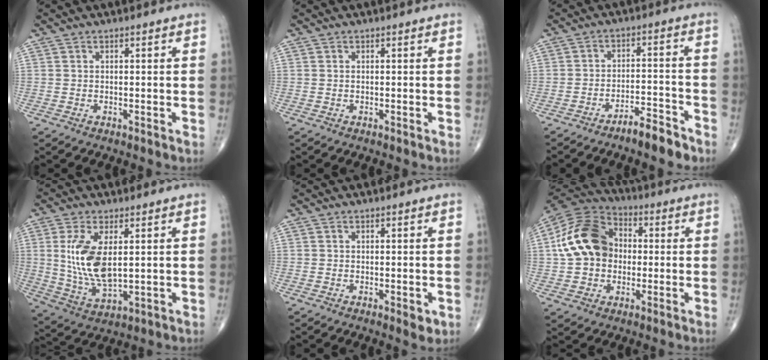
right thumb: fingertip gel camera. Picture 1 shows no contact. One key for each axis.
{"total": 0.0}
{"total": 5.9, "fx": -4.7, "fy": 1.4, "fz": 3.2, "tx": -0.052, "ty": 0.041, "tz": -0.079}
{"total": 11.9, "fx": 2.0, "fy": 5.4, "fz": 10.4, "tx": -0.208, "ty": -0.019, "tz": 0.051}
{"total": 2.0, "fx": -0.5, "fy": 0.9, "fz": 1.7, "tx": -0.016, "ty": -0.003, "tz": -0.006}
{"total": 15.6, "fx": 0.6, "fy": 12.2, "fz": 9.7, "tx": -0.161, "ty": 0.027, "tz": 0.000}